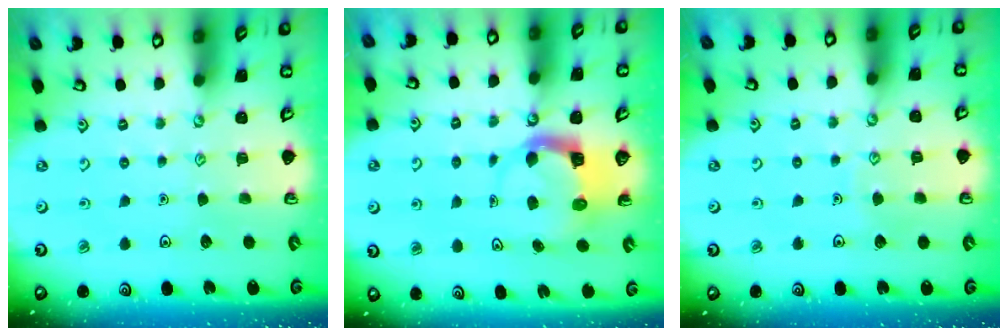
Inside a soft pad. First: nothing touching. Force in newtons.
{"total": 4.0, "press": 4.0, "slide": 0.3}
{"total": 4.7, "press": 4.7, "slide": 0.5}